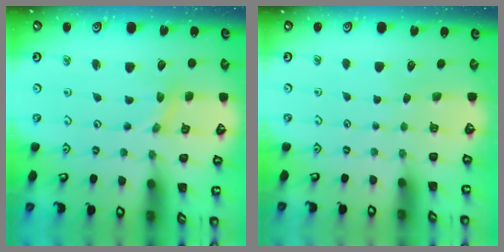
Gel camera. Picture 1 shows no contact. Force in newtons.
{"total": 0.0}